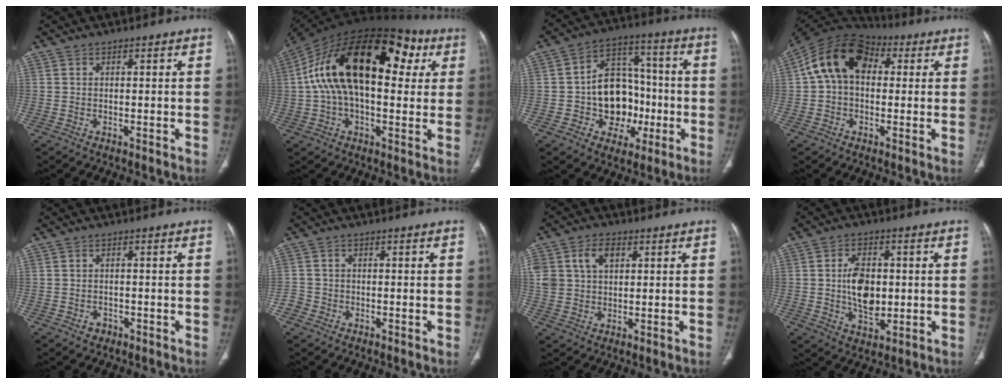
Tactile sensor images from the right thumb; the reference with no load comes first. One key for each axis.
{"total": 27.4, "fx": 6.3, "fy": 14.8, "fz": 22.1, "tx": -0.379, "ty": 0.055, "tz": 0.091}
{"total": 15.1, "fx": -2.7, "fy": 11.6, "fz": 9.3, "tx": -0.087, "ty": 0.042, "tz": -0.038}
{"total": 13.9, "fx": 2.5, "fy": 9.6, "fz": 9.7, "tx": -0.157, "ty": 0.040, "tz": 0.029}
{"total": 1.7, "fx": -0.8, "fy": 1.4, "fz": 0.5, "tx": -0.004, "ty": 0.008, "tz": -0.008}
{"total": 2.4, "fx": -1.0, "fy": 2.1, "fz": 0.2, "tx": 0.004, "ty": 0.011, "tz": -0.025}
{"total": 9.5, "fx": 3.1, "fy": 6.8, "fz": 5.8, "tx": -0.117, "ty": 0.005, "tz": 0.063}
{"total": 9.4, "fx": 0.2, "fy": 6.0, "fz": 7.3, "tx": -0.104, "ty": -0.004, "tz": 0.007}